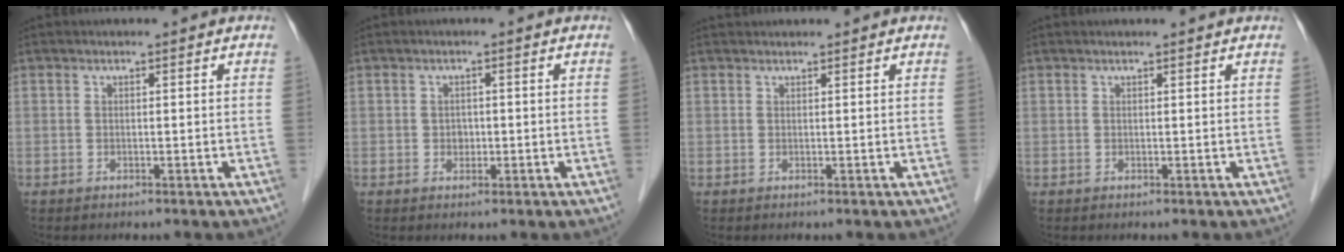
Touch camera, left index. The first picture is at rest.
{"total": 1.3, "force": [-0.3, 1.1, 0.6], "torque": [-0.011, 0.001, -0.002]}
{"total": 2.1, "force": [2.1, 0.2, 0.3], "torque": [-0.006, 0.027, 0.032]}
{"total": 1.3, "force": [1.3, -0.1, 0.3], "torque": [-0.010, 0.005, 0.015]}